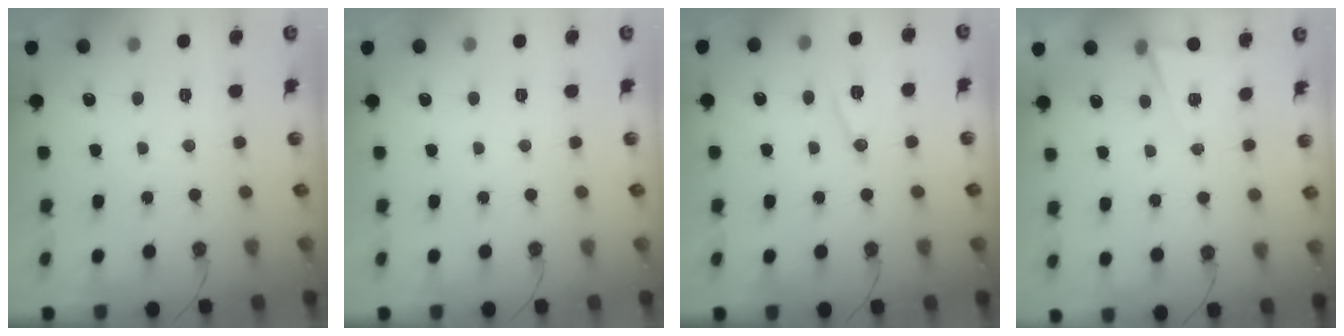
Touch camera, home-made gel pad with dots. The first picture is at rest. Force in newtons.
{"total": 0.0}
{"total": 9.2, "press": 8.5, "slide": 3.6}
{"total": 5.2, "press": 2.7, "slide": 4.5}